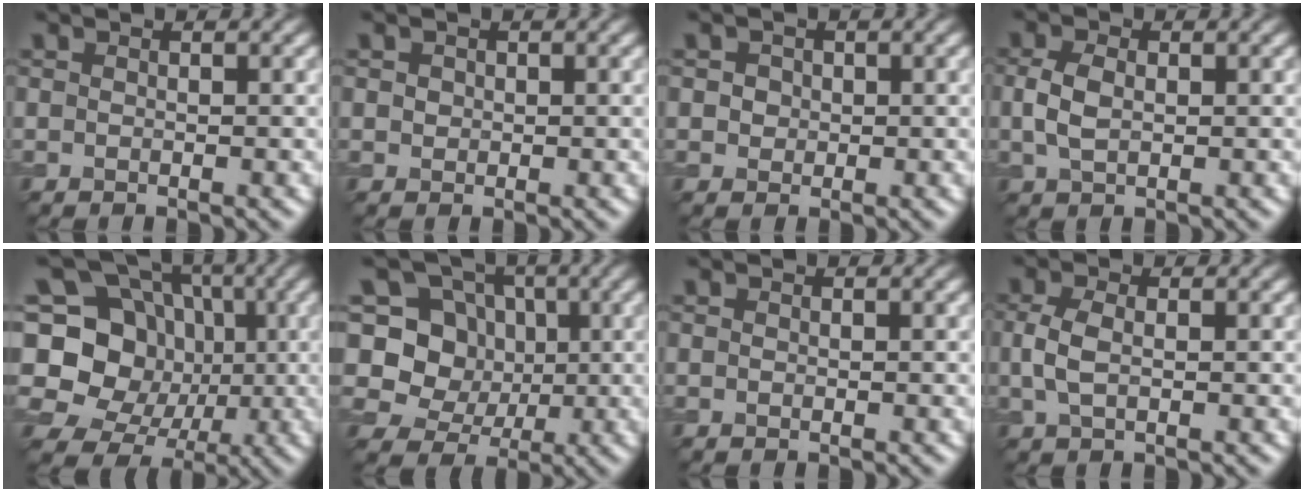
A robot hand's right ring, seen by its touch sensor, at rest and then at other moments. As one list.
[{"total": 0.8, "force": [0.2, 0.7, 0.2], "torque": [-0.001, -0.001, 0.003]}, {"total": 1.6, "force": [0.4, 1.4, 0.6], "torque": [-0.007, 0.004, 0.007]}, {"total": 2.7, "force": [0.2, 1.8, 2.0], "torque": [-0.050, 0.001, 0.004]}, {"total": 15.7, "force": [0.0, 14.1, 6.8], "torque": [-0.175, 0.056, -0.028]}, {"total": 8.5, "force": [1.4, 7.7, 3.3], "torque": [-0.068, 0.022, 0.001]}, {"total": 0.0}, {"total": 2.5, "force": [0.1, 1.4, 2.0], "torque": [-0.052, 0.000, 0.000]}]